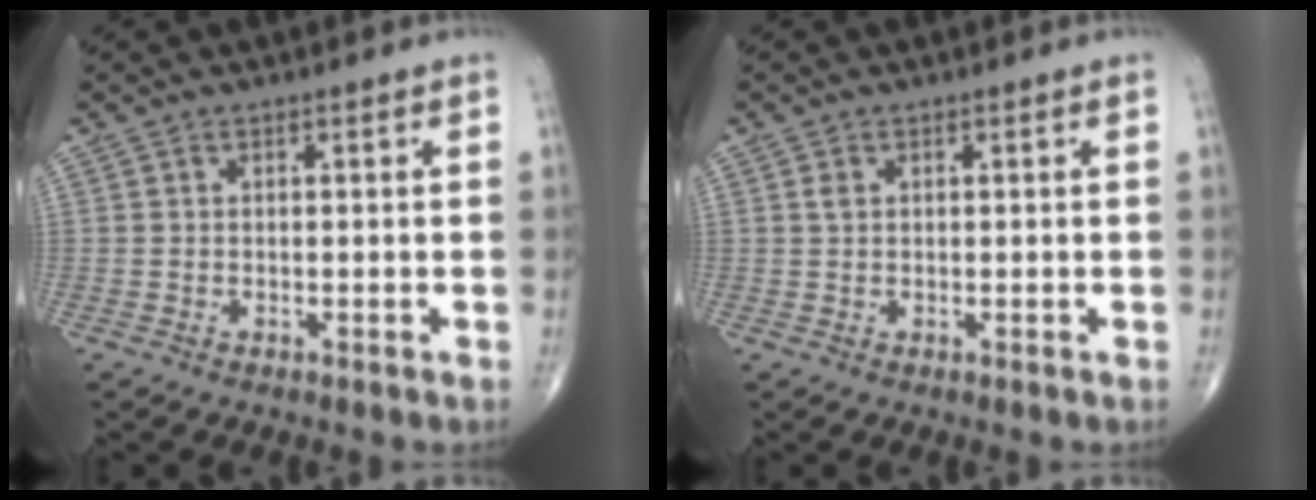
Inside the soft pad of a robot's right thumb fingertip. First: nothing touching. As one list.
[{"total": 0.9, "force": [0.3, 0.6, 0.6], "torque": [-0.012, 0.002, 0.007]}]